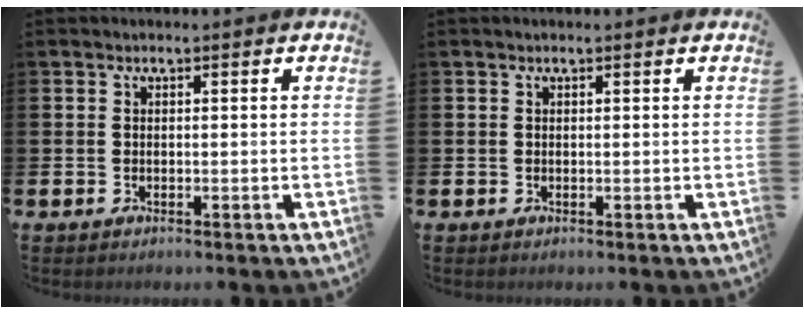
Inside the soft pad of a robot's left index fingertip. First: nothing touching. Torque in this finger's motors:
{"motor_torque": [0.23, -0.29, 0.15, 0.00]}